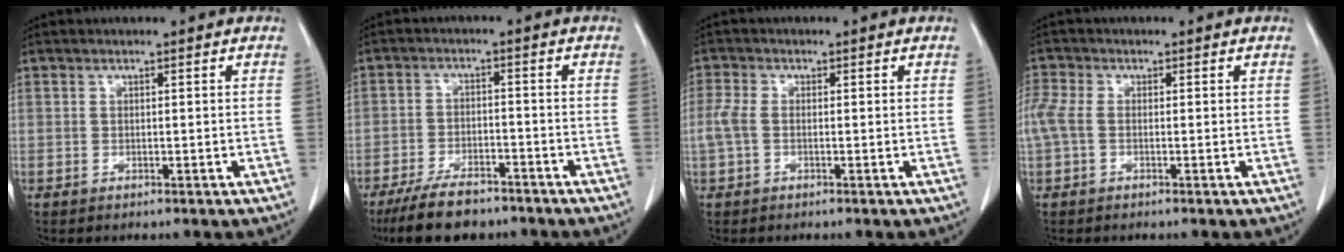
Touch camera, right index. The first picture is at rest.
{"total": 8.9, "force": [-7.2, 3.0, 4.4], "torque": [-0.080, -0.013, -0.123]}
{"total": 2.9, "force": [-0.4, 1.6, 2.4], "torque": [-0.074, 0.007, -0.011]}
{"total": 5.1, "force": [-0.3, 3.1, 4.0], "torque": [-0.126, 0.016, -0.004]}